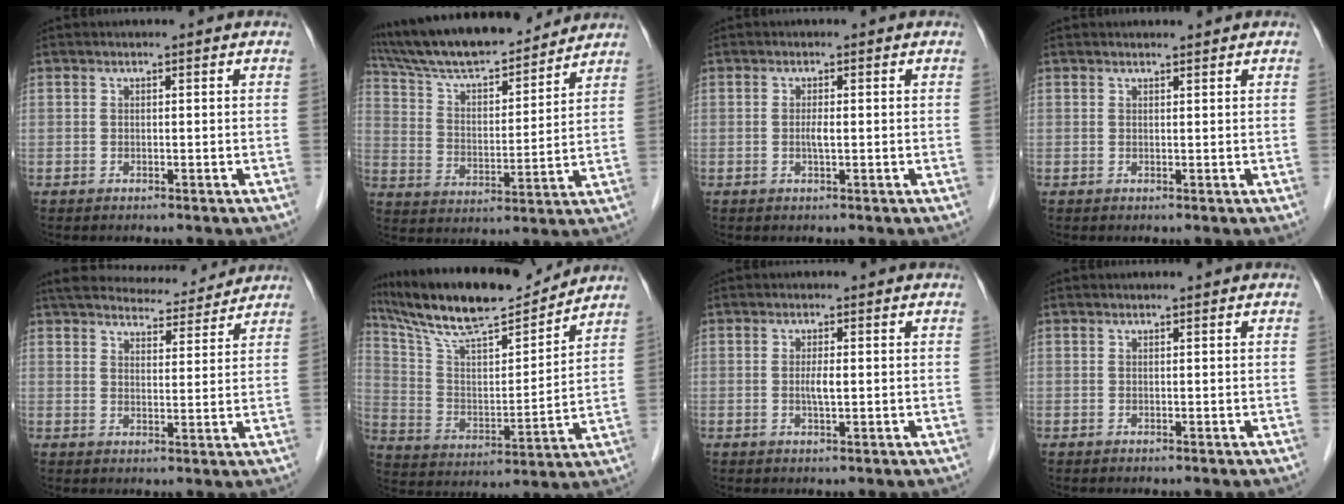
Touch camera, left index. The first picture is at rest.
{"total": 18.2, "force": [16.5, 3.1, 7.1], "torque": [-0.128, 0.021, 0.276]}
{"total": 1.2, "force": [-0.1, 0.1, 1.2], "torque": [-0.025, -0.001, -0.001]}
{"total": 1.2, "force": [1.2, 0.0, 0.1], "torque": [-0.008, 0.004, 0.020]}
{"total": 13.5, "force": [12.6, 2.9, 4.1], "torque": [-0.056, 0.021, 0.176]}
{"total": 18.2, "force": [16.3, 2.3, 7.9], "torque": [-0.151, 0.008, 0.287]}
{"total": 1.8, "force": [0.0, 0.2, 1.8], "torque": [-0.038, -0.002, 0.001]}
{"total": 0.0}